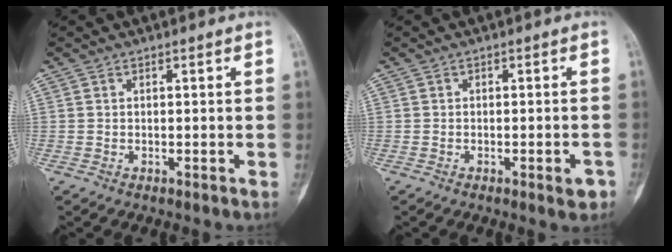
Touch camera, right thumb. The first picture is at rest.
{"total": 2.7, "force": [-1.3, 1.1, 2.1], "torque": [-0.017, 0.009, -0.015]}